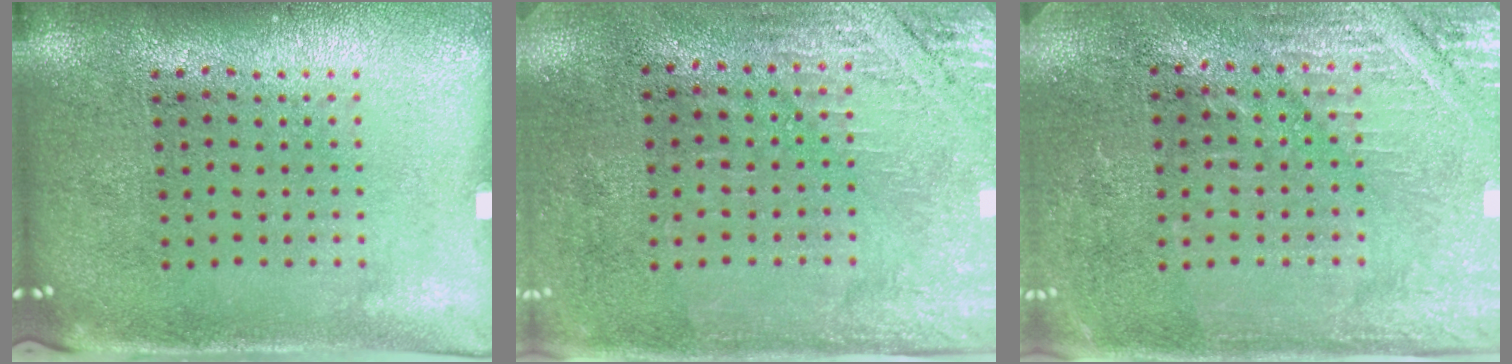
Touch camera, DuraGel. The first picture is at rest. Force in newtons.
{"total": 2.7, "press": 2.4, "slide": 1.2}
{"total": 2.9, "press": 2.8, "slide": 0.5}